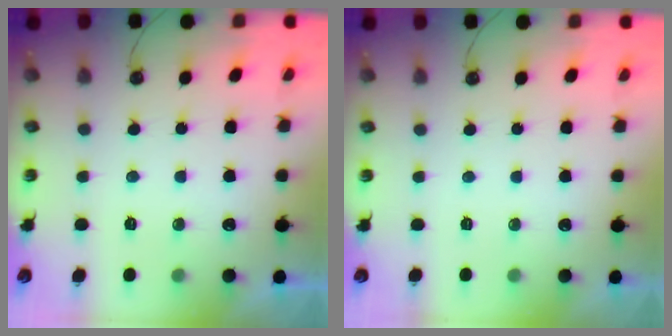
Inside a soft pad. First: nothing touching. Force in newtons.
{"total": 0.0}